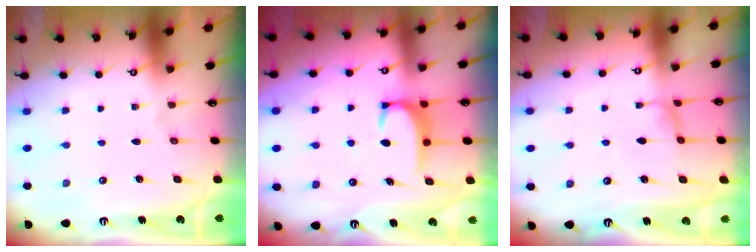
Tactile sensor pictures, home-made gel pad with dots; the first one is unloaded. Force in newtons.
{"total": 3.0, "press": 3.0, "slide": 0.5}
{"total": 1.9, "press": 1.8, "slide": 0.5}